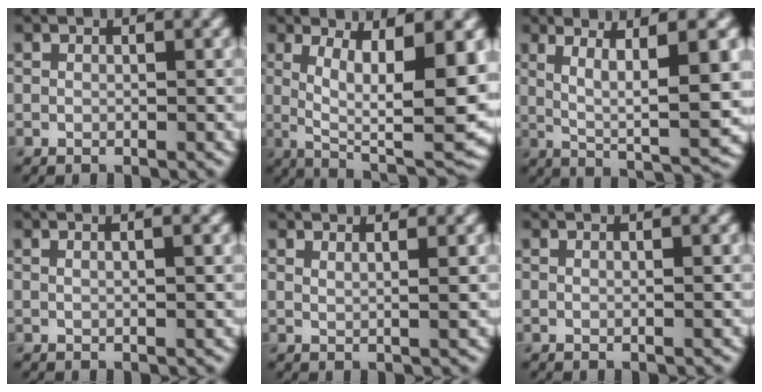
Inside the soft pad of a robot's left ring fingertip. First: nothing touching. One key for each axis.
{"total": 12.4, "fx": 1.3, "fy": 3.9, "fz": 11.7, "tx": -0.165, "ty": -0.010, "tz": 0.022}
{"total": 8.7, "fx": 1.5, "fy": 1.8, "fz": 8.4, "tx": -0.135, "ty": 0.002, "tz": 0.030}
{"total": 2.8, "fx": 1.0, "fy": 1.0, "fz": 2.4, "tx": -0.015, "ty": 0.003, "tz": -0.005}
{"total": 2.2, "fx": 1.4, "fy": 0.9, "fz": 1.4, "tx": -0.006, "ty": 0.005, "tz": 0.000}
{"total": 1.3, "fx": 0.4, "fy": 0.5, "fz": 1.2, "tx": -0.013, "ty": 0.001, "tz": -0.003}